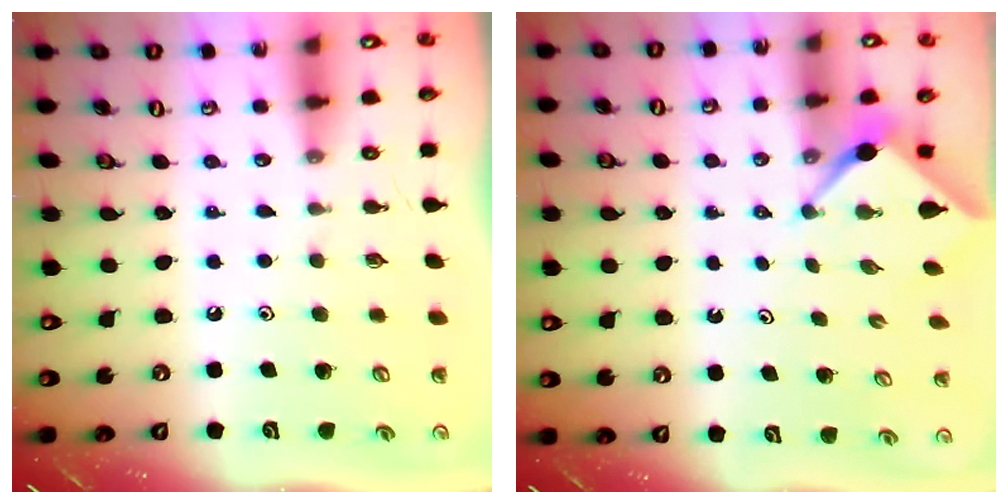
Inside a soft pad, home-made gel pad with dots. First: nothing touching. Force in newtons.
{"total": 2.4, "press": 2.4, "slide": 0.3}